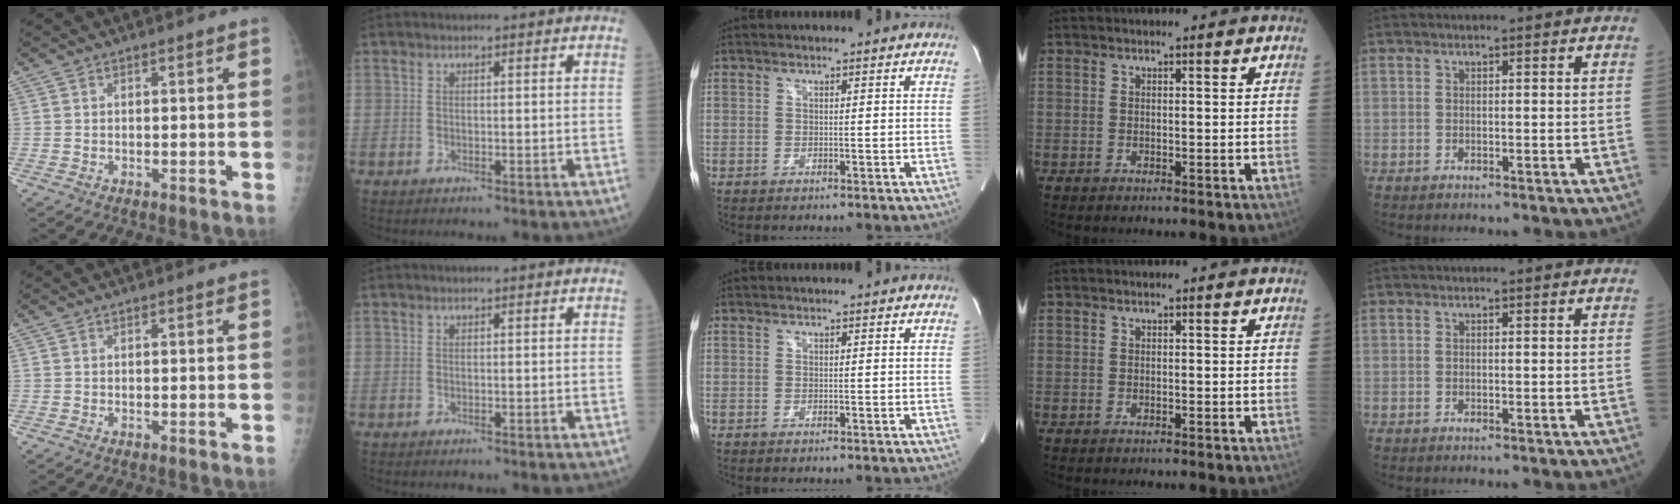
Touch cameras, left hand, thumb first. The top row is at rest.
{}